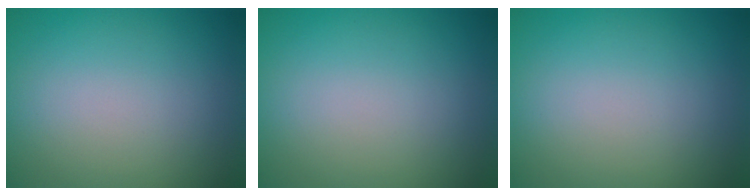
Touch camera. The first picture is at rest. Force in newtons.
{"total": 0.0}
{"total": 0.0}